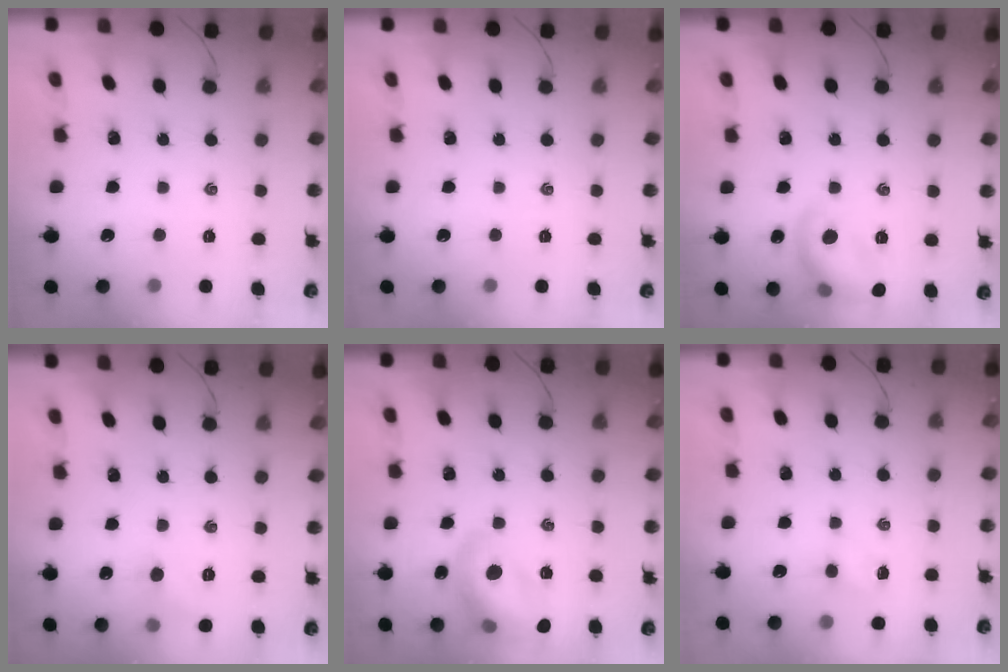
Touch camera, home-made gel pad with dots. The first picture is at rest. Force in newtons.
{"total": 0.0}
{"total": 11.2, "press": 11.2, "slide": 0.1}
{"total": 5.8, "press": 5.5, "slide": 1.9}
{"total": 14.8, "press": 14.7, "slide": 2.2}
{"total": 3.2, "press": 3.0, "slide": 0.9}